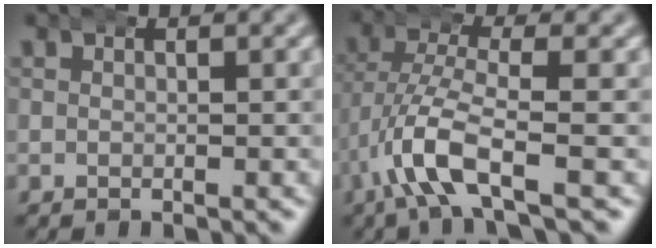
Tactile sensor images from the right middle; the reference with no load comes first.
{"total": 5.2, "force": [-1.6, 1.7, 4.7], "torque": [-0.125, -0.024, -0.014]}